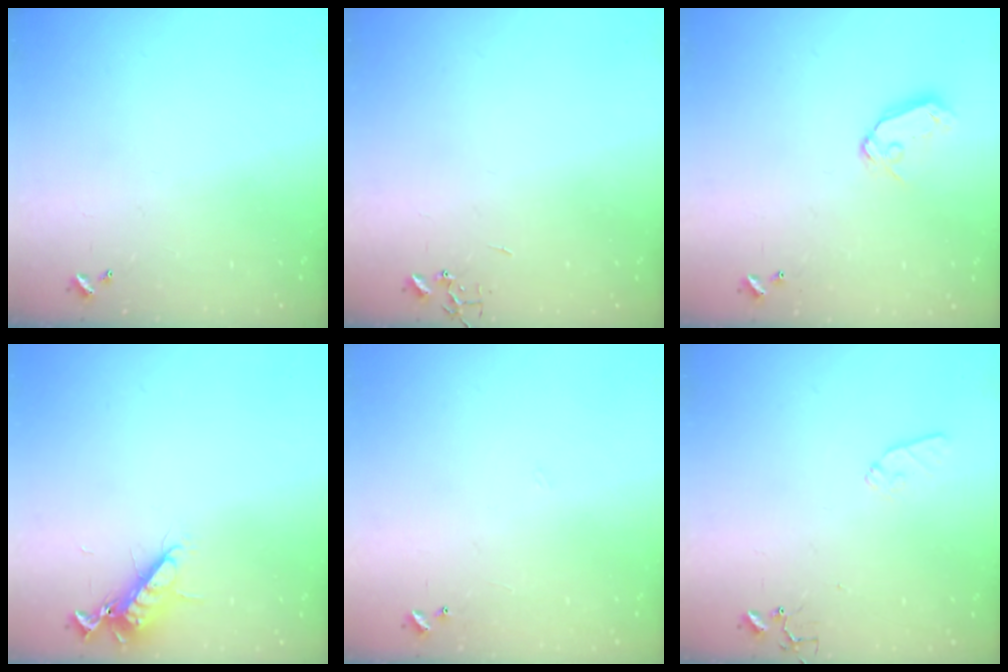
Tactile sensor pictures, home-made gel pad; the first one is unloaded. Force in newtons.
{"total": 0.0}
{"total": 8.0, "press": 8.0, "slide": 1.0}
{"total": 11.1, "press": 11.1, "slide": 1.3}
{"total": 3.8, "press": 3.8, "slide": 0.5}
{"total": 7.6, "press": 7.6, "slide": 0.6}